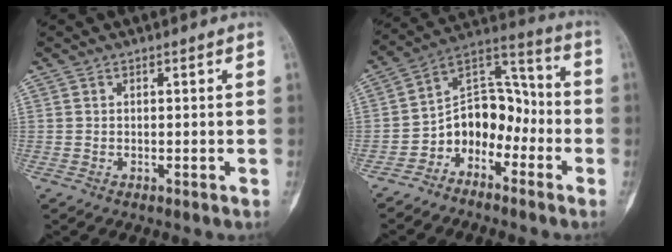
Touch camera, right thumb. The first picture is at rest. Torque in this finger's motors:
{"motor_torque": [1.30, 1.00, 0.46, -0.61, 0.02]}